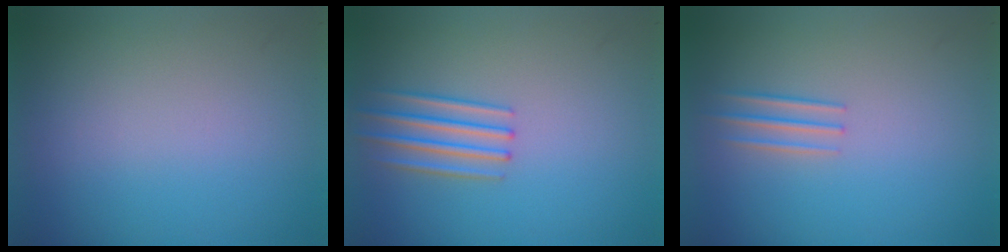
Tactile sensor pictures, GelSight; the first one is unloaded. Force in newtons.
{"total": 2.1}
{"total": 1.8}